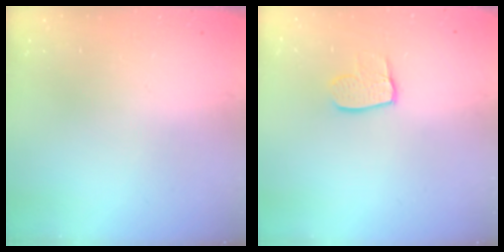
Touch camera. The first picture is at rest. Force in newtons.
{"total": 7.7, "press": 7.7, "slide": 0.7}